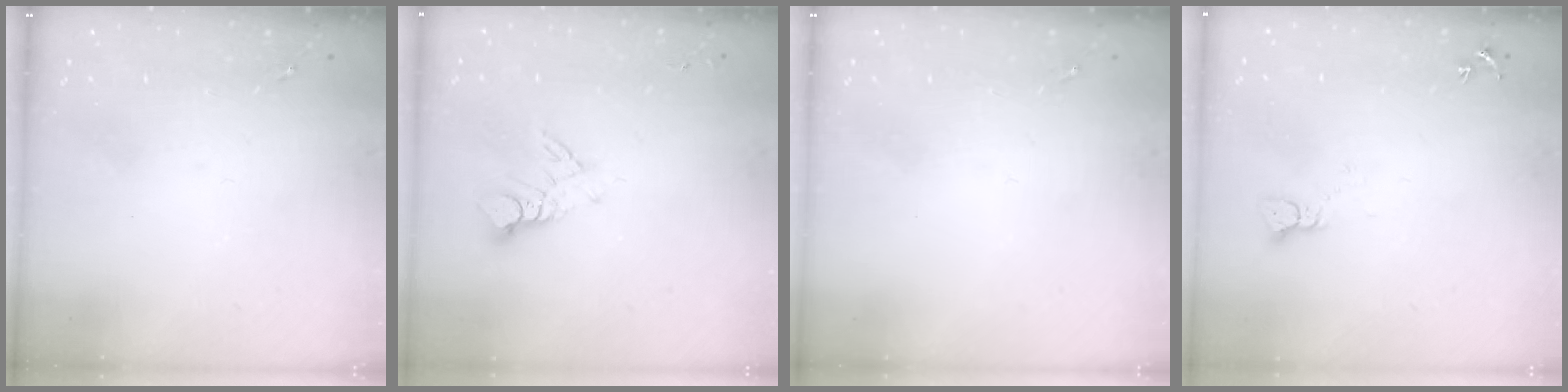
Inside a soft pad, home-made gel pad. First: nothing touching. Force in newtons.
{"total": 6.8, "press": 6.8, "slide": 0.5}
{"total": 0.0}
{"total": 2.2, "press": 2.2, "slide": 0.2}